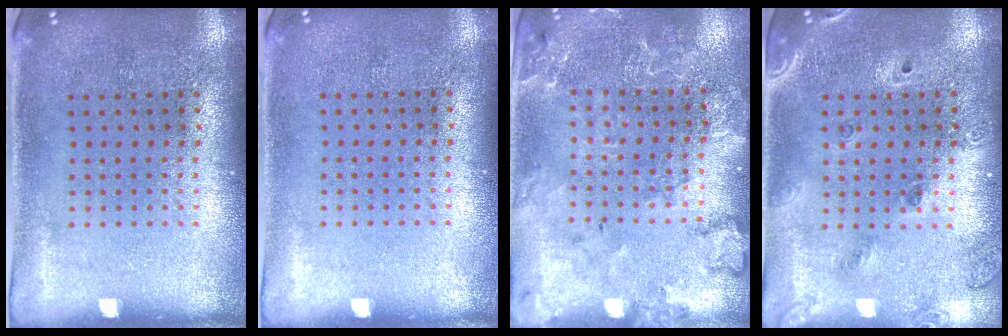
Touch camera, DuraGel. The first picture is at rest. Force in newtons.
{"total": 0.0}
{"total": 2.0, "press": 1.9, "slide": 0.4}
{"total": 1.6, "press": 1.4, "slide": 0.9}